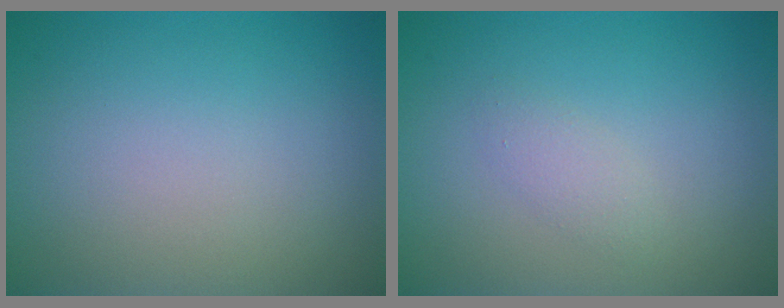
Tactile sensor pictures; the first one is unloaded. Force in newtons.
{"total": 1.2, "press": 1.2, "slide": 0.0}